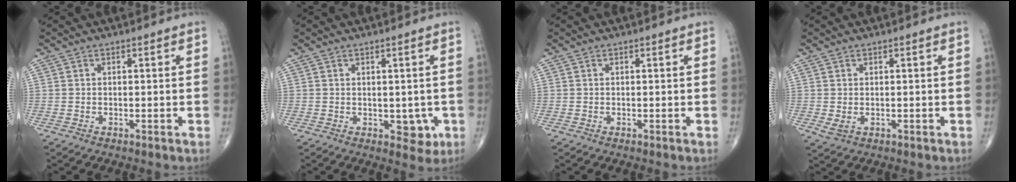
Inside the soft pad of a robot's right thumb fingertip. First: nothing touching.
{"total": 3.8, "force": [-0.5, 2.6, 2.7], "torque": [-0.009, -0.003, 0.000]}
{"total": 0.0}
{"total": 2.0, "force": [0.0, 1.4, 1.4], "torque": [-0.030, -0.004, 0.005]}